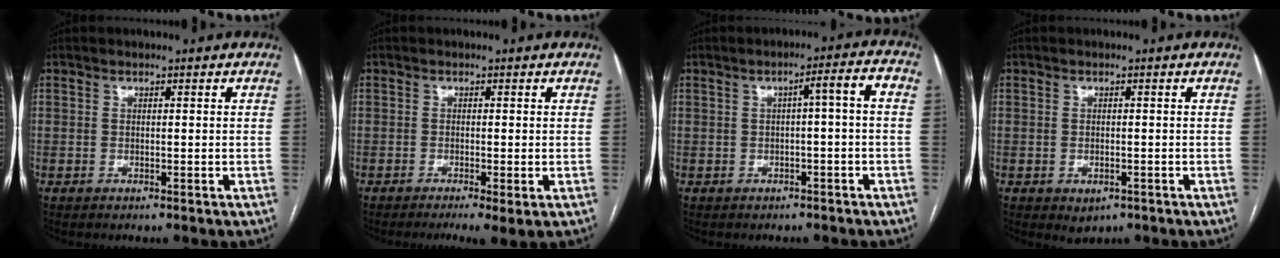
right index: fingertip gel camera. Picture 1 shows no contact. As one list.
[{"total": 4.2, "force": [-2.1, 0.8, 3.6], "torque": [-0.054, -0.015, -0.031]}, {"total": 4.3, "force": [-0.1, 0.3, 4.3], "torque": [-0.059, 0.020, -0.001]}, {"total": 2.2, "force": [-1.0, 1.5, 1.3], "torque": [-0.016, -0.001, -0.001]}]